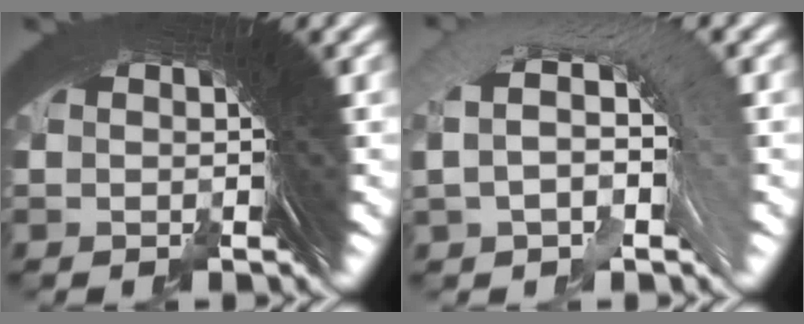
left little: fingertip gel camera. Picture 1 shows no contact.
{"total": 5.3, "force": [0.7, 2.8, 4.5], "torque": [-0.072, 0.033, 0.001]}